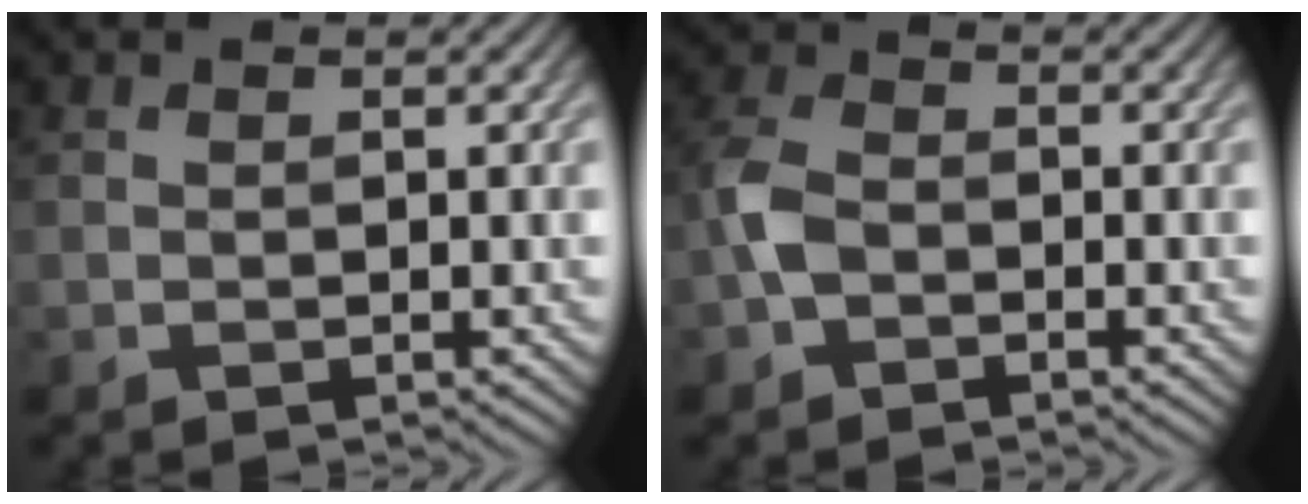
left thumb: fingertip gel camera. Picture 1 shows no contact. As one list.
[{"total": 3.6, "force": [-1.6, 2.4, 2.1], "torque": [-0.055, 0.004, -0.046]}]